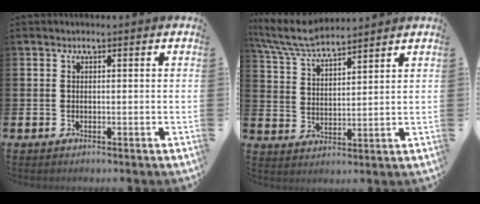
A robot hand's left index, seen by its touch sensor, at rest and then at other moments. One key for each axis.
{"total": 7.0, "fx": 6.6, "fy": 0.9, "fz": 2.1, "tx": -0.068, "ty": -0.028, "tz": 0.121}